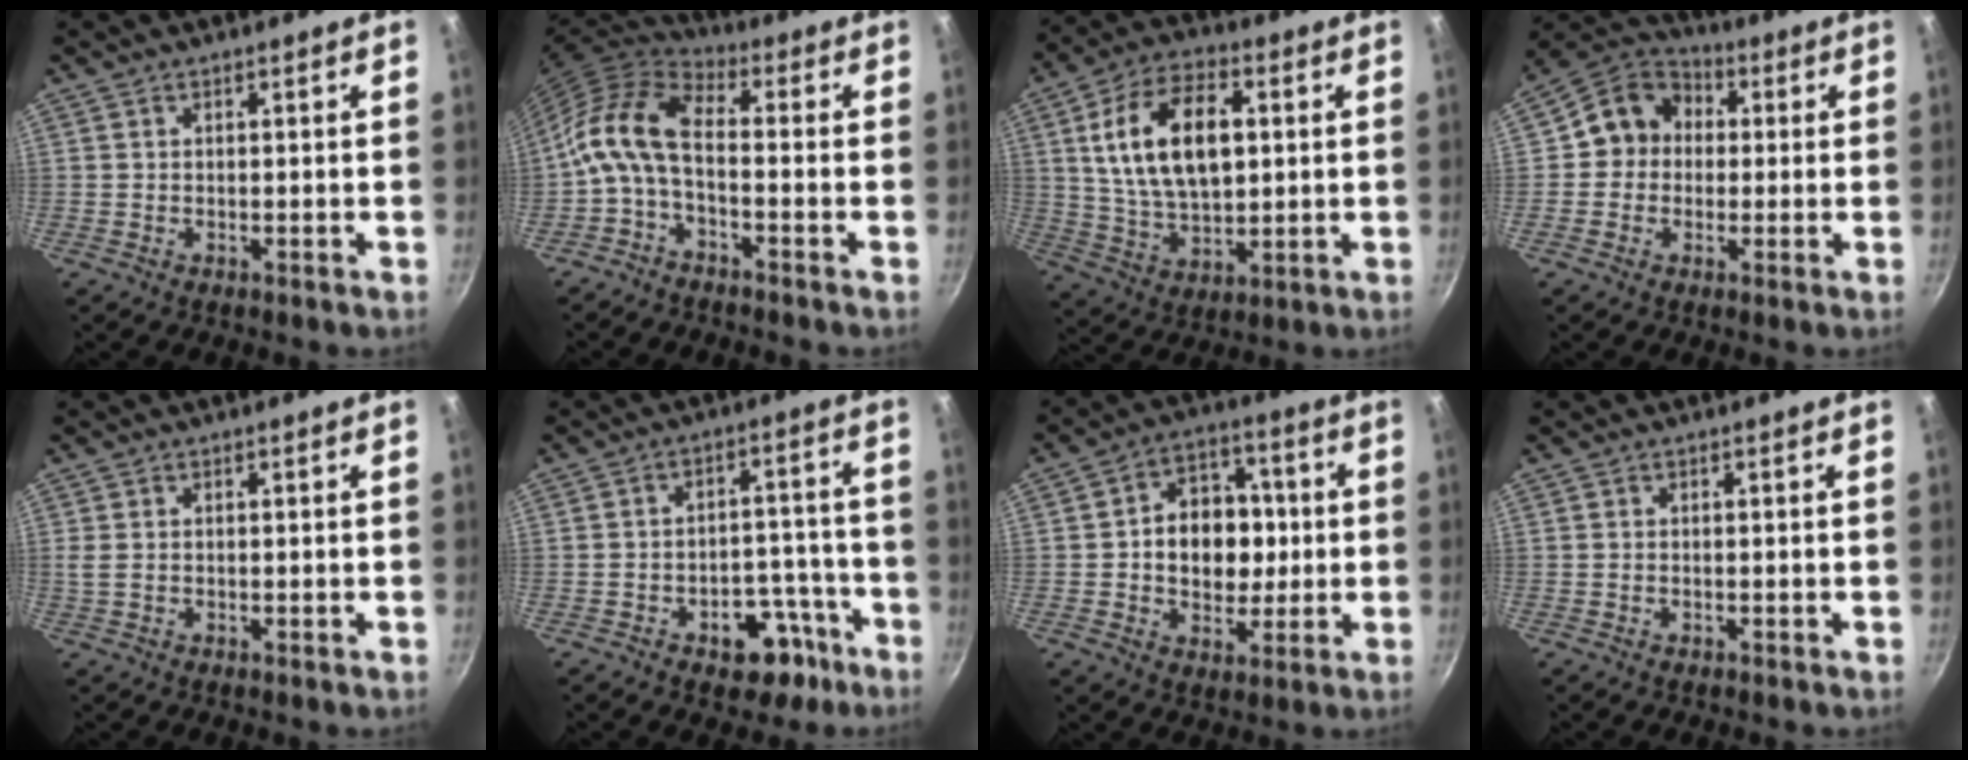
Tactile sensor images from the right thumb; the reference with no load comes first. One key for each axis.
{"total": 10.3, "fx": -2.2, "fy": 4.8, "fz": 8.9, "tx": -0.175, "ty": 0.051, "tz": -0.058}
{"total": 18.1, "fx": 3.6, "fy": 10.2, "fz": 14.4, "tx": -0.239, "ty": 0.003, "tz": 0.066}
{"total": 10.2, "fx": 0.5, "fy": 9.0, "fz": 4.8, "tx": -0.055, "ty": 0.028, "tz": -0.007}
{"total": 1.6, "fx": 0.0, "fy": 1.0, "fz": 1.2, "tx": -0.037, "ty": 0.001, "tz": 0.001}
{"total": 9.9, "fx": -5.6, "fy": 6.1, "fz": 5.4, "tx": -0.041, "ty": 0.055, "tz": -0.073}
{"total": 13.3, "fx": 0.1, "fy": 9.9, "fz": 8.9, "tx": -0.087, "ty": 0.022, "tz": 0.002}
{"total": 0.0}